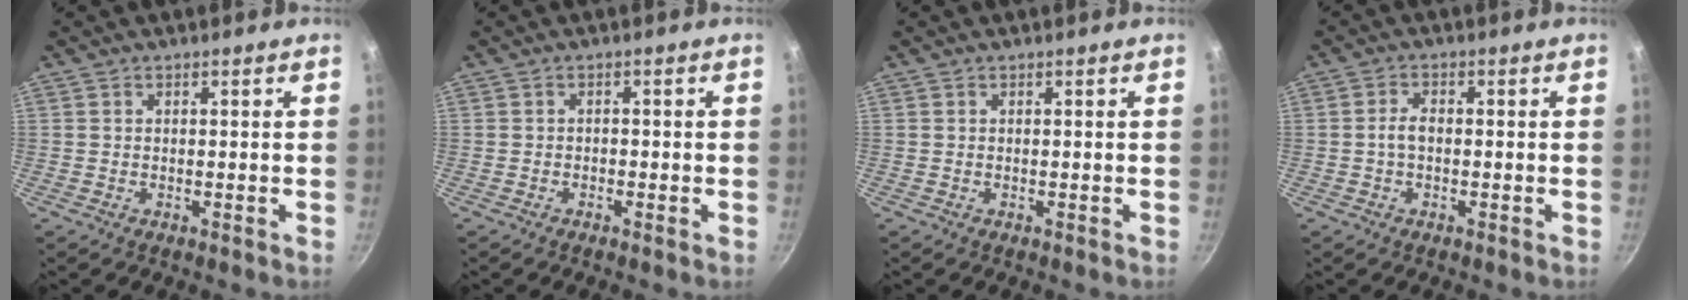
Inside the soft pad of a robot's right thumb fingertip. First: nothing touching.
{"total": 0.9, "force": [-0.6, 0.6, 0.3], "torque": [-0.008, 0.006, -0.011]}
{"total": 0.0}
{"total": 2.7, "force": [-0.3, 1.6, 2.2], "torque": [-0.039, 0.013, -0.009]}